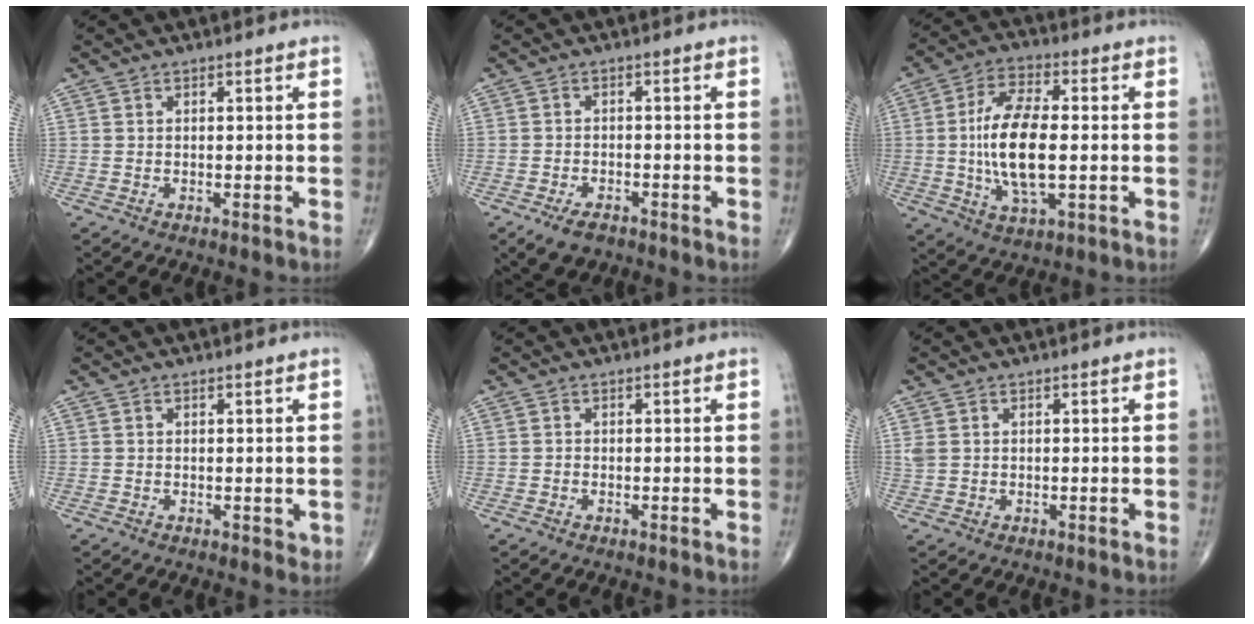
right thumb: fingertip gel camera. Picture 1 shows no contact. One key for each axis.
{"total": 1.3, "fx": -0.5, "fy": 0.6, "fz": 0.9, "tx": -0.017, "ty": -0.004, "tz": -0.011}
{"total": 14.5, "fx": -0.5, "fy": 6.2, "fz": 13.0, "tx": -0.251, "ty": 0.004, "tz": -0.010}
{"total": 0.9, "fx": 0.3, "fy": 0.6, "fz": 0.6, "tx": -0.008, "ty": -0.003, "tz": 0.007}
{"total": 0.0}
{"total": 1.7, "fx": 0.5, "fy": 1.3, "fz": 1.0, "tx": -0.032, "ty": 0.003, "tz": 0.015}